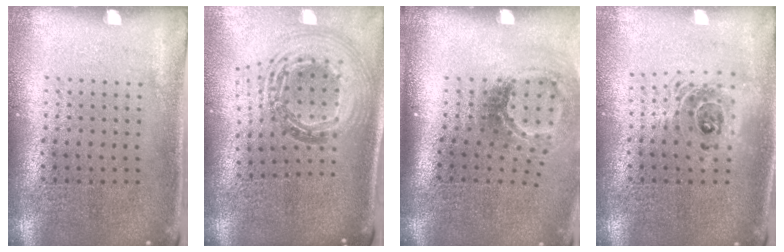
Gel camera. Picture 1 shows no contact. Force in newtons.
{"total": 1.6, "press": 1.4, "slide": 0.8}
{"total": 2.1, "press": 1.3, "slide": 1.6}
{"total": 1.4, "press": 1.2, "slide": 0.8}